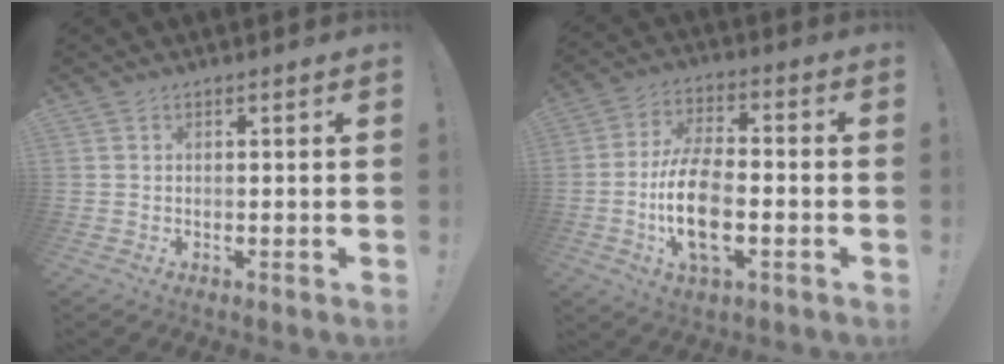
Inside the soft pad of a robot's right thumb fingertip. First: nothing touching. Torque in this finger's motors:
{"motor_torque": [1.59, 1.74, 0.84, -0.73, 0.08]}